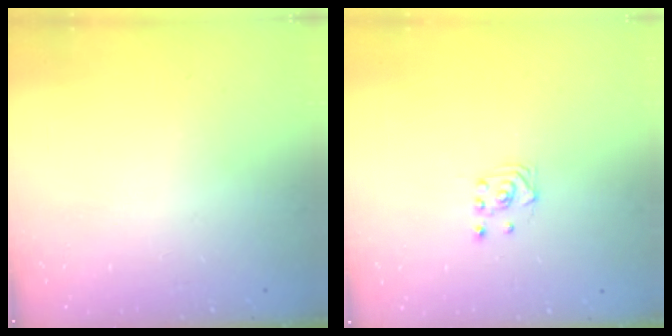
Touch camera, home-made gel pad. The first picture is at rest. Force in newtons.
{"total": 2.9, "press": 2.6, "slide": 1.4}